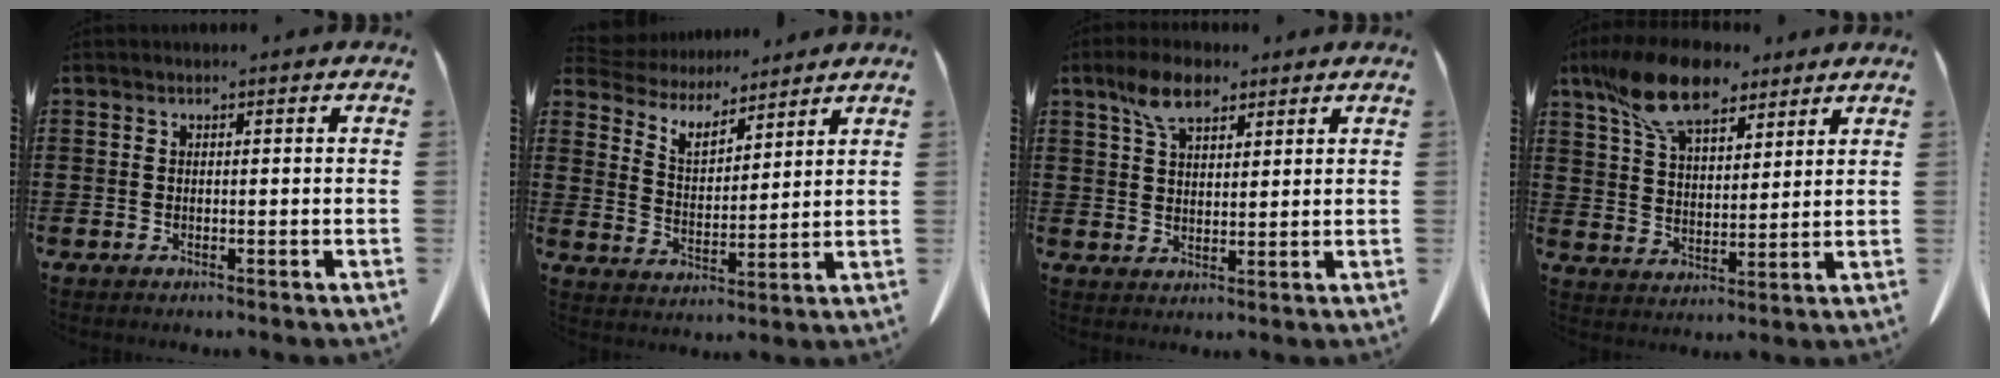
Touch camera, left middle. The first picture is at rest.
{"total": 5.4, "force": [5.0, 1.7, 1.1], "torque": [-0.048, -0.026, 0.087]}
{"total": 6.6, "force": [4.3, 3.0, 4.0], "torque": [-0.092, 0.008, 0.079]}
{"total": 12.3, "force": [8.9, 4.7, 7.0], "torque": [-0.160, -0.010, 0.168]}